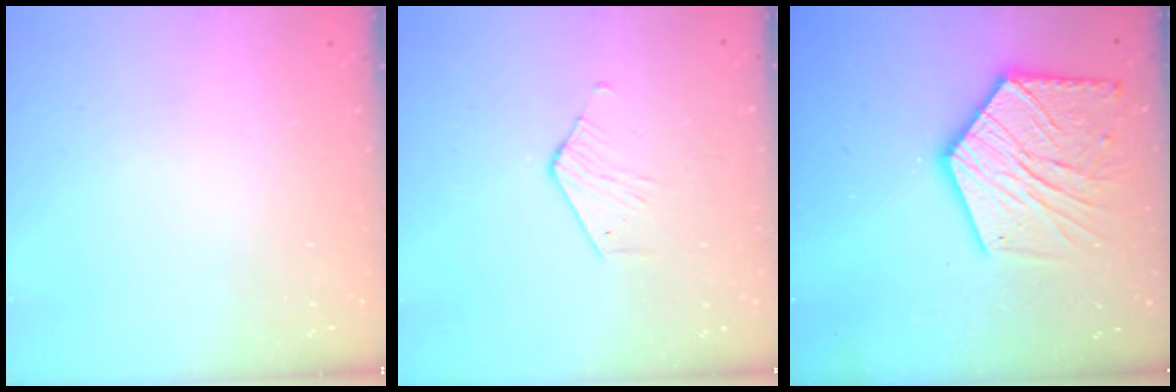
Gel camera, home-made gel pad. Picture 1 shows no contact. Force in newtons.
{"total": 2.5, "press": 2.5, "slide": 0.2}
{"total": 18.2, "press": 18.2, "slide": 1.4}